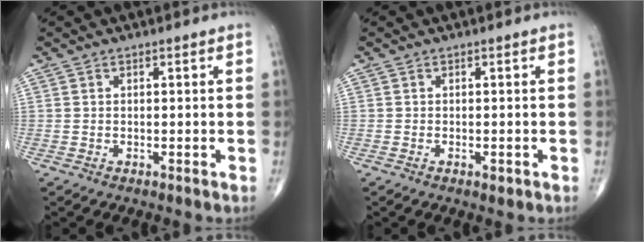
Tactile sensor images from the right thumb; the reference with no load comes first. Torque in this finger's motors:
{"motor_torque": [-0.12, -0.01, 0.06, 0.20, -0.01]}